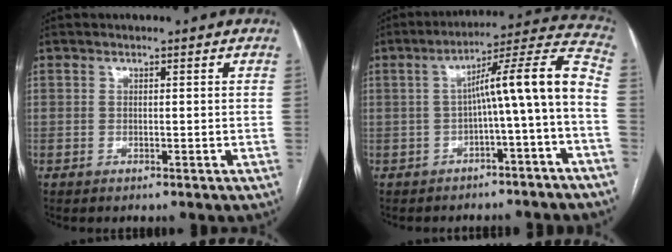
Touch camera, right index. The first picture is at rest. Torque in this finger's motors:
{"motor_torque": [0.88, -0.49, 0.53, 0.14]}